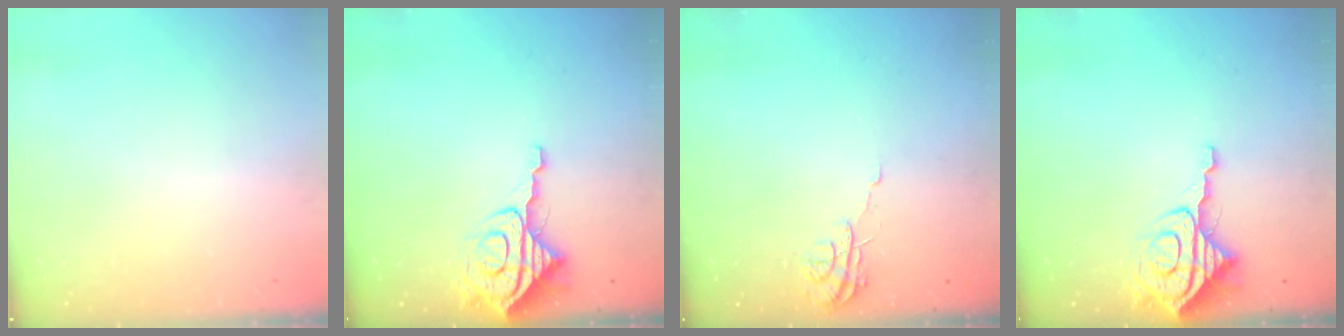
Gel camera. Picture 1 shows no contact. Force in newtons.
{"total": 10.0, "press": 9.9, "slide": 0.9}
{"total": 7.0, "press": 7.0, "slide": 0.4}
{"total": 10.0, "press": 9.9, "slide": 0.9}